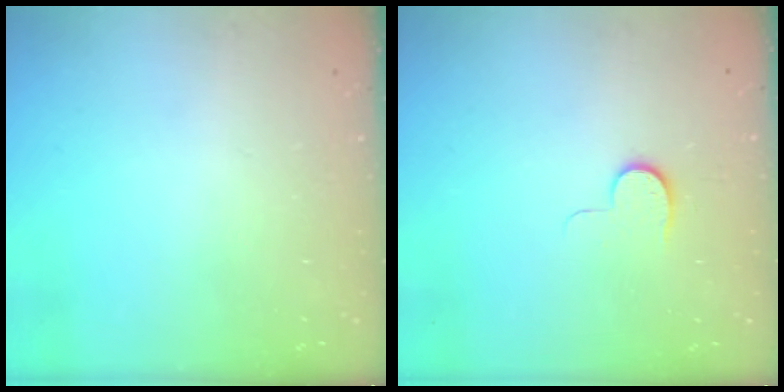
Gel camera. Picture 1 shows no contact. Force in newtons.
{"total": 5.3, "press": 5.3, "slide": 0.5}